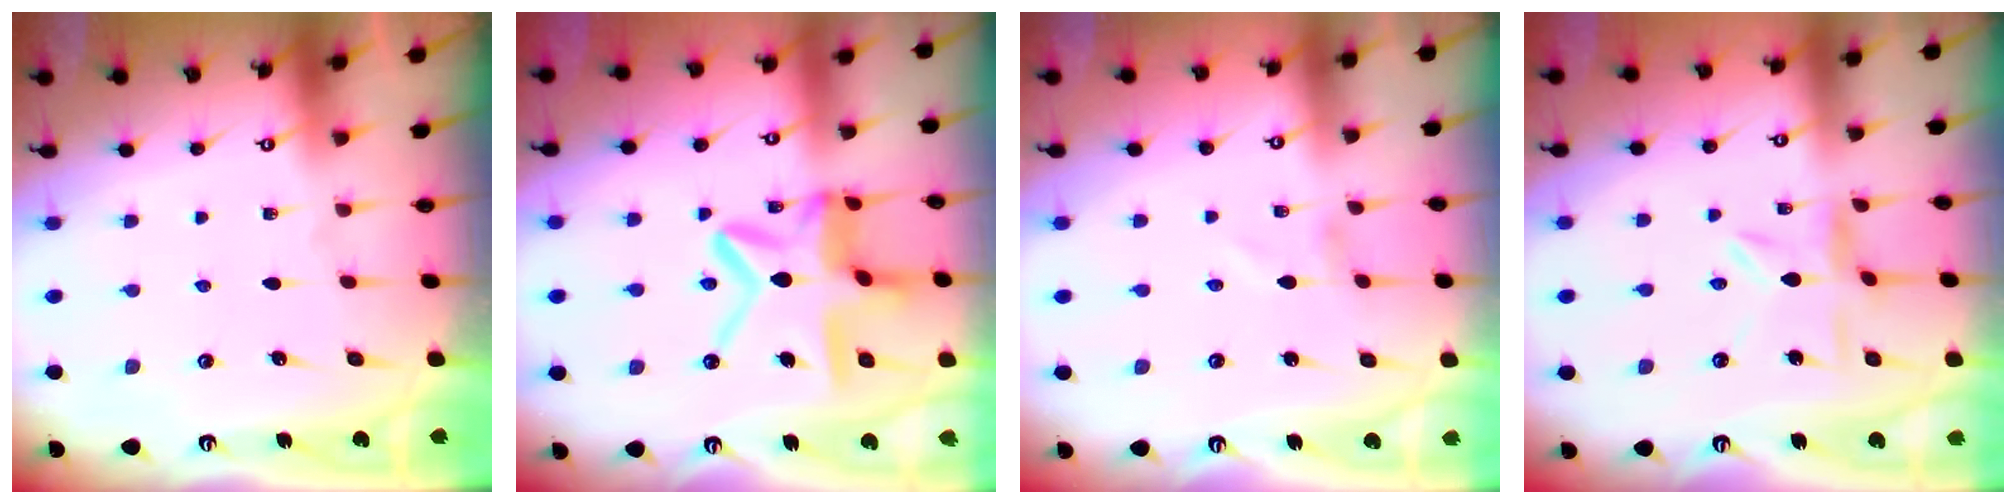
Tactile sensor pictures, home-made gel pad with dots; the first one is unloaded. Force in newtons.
{"total": 16.5, "press": 16.4, "slide": 1.4}
{"total": 1.5, "press": 1.5, "slide": 0.1}
{"total": 4.5, "press": 4.4, "slide": 0.4}